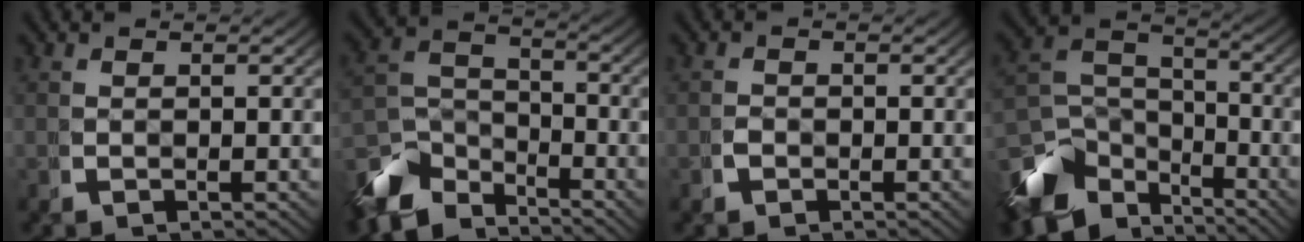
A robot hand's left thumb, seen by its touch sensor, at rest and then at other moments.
{"total": 7.9, "force": [-4.5, 4.8, 4.4], "torque": [-0.073, -0.027, -0.074]}
{"total": 0.6, "force": [-0.4, 0.4, 0.3], "torque": [-0.010, -0.005, -0.008]}
{"total": 11.6, "force": [-4.5, 7.9, 7.3], "torque": [-0.136, -0.037, -0.067]}